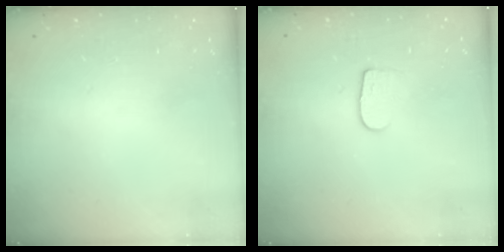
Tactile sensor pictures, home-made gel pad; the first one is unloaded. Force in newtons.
{"total": 5.8, "press": 5.8, "slide": 0.6}